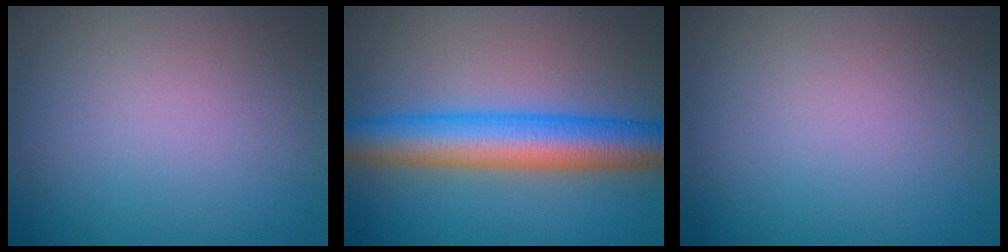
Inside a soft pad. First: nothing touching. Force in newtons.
{"total": 7.0, "press": 7.0, "slide": 0.2}
{"total": 0.0}